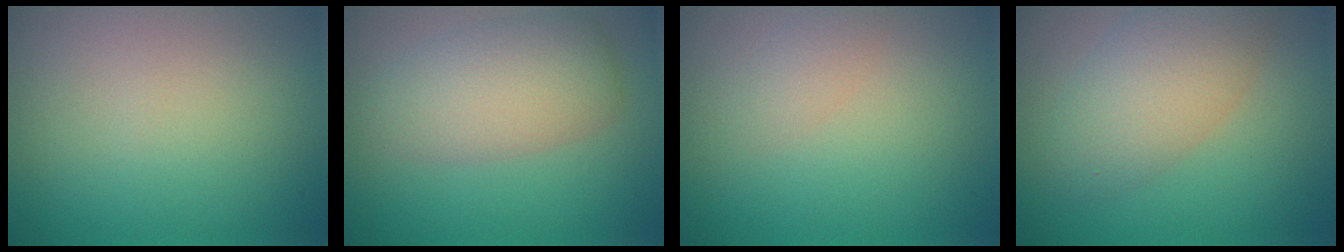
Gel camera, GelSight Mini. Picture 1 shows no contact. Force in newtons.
{"total": 5.0, "press": 5.0, "slide": 0.2}
{"total": 1.1, "press": 1.1, "slide": 0.1}
{"total": 5.2, "press": 5.2, "slide": 0.3}